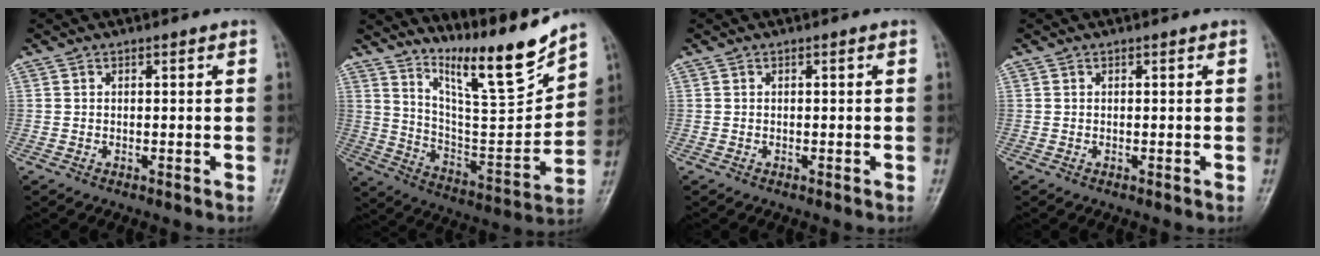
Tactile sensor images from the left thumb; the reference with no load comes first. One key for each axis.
{"total": 16.3, "fx": 13.4, "fy": 1.5, "fz": 9.1, "tx": -0.121, "ty": -0.097, "tz": 0.241}
{"total": 0.0}
{"total": 0.0}